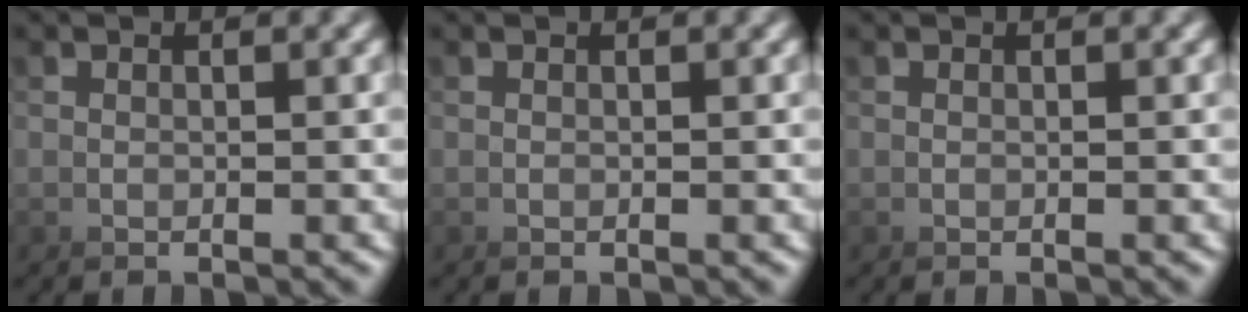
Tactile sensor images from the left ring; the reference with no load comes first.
{"total": 0.0}
{"total": 0.0}